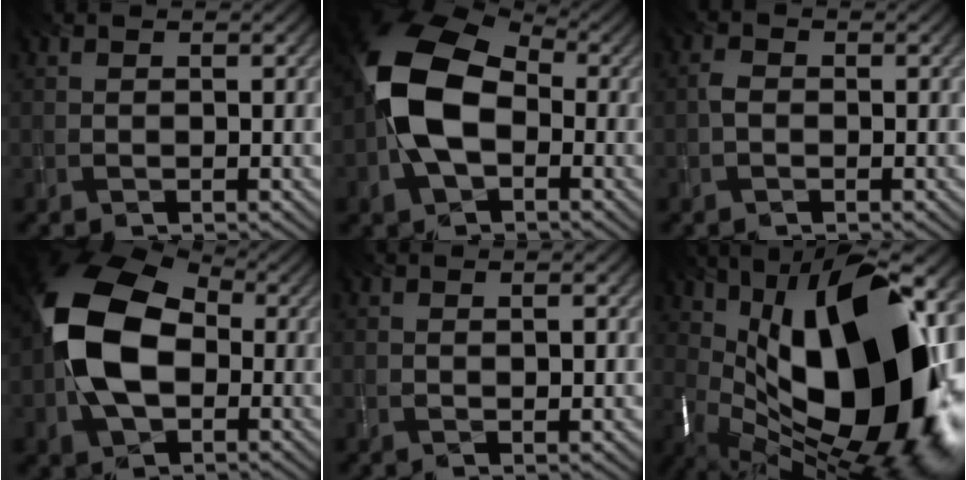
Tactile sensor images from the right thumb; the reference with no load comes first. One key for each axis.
{"total": 12.4, "fx": -1.1, "fy": 8.0, "fz": 9.4, "tx": -0.198, "ty": 0.012, "tz": -0.035}
{"total": 1.2, "fx": -0.7, "fy": 0.8, "fz": 0.7, "tx": -0.016, "ty": 0.001, "tz": -0.019}
{"total": 13.6, "fx": -0.5, "fy": 9.1, "fz": 10.1, "tx": -0.208, "ty": 0.005, "tz": -0.016}
{"total": 0.7, "fx": 0.2, "fy": 0.1, "fz": 0.6, "tx": -0.011, "ty": -0.003, "tz": 0.006}
{"total": 20.6, "fx": 1.2, "fy": 10.3, "fz": 17.8, "tx": -0.303, "ty": -0.008, "tz": 0.018}